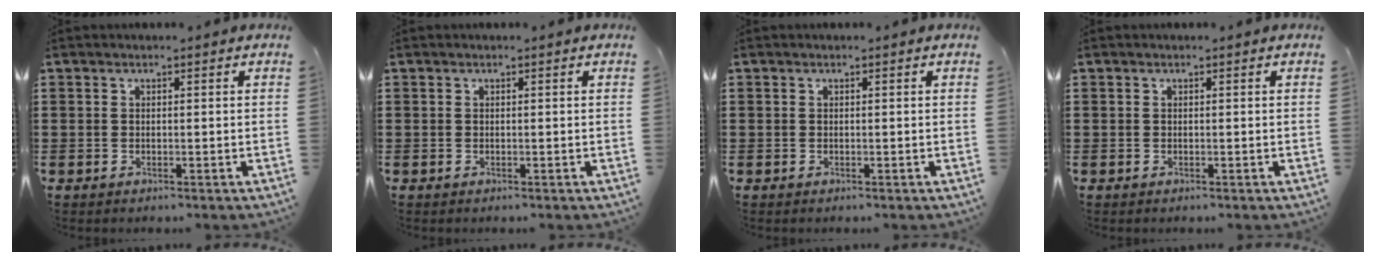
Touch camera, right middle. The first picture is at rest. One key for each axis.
{"total": 0.0}
{"total": 0.0}
{"total": 0.0}